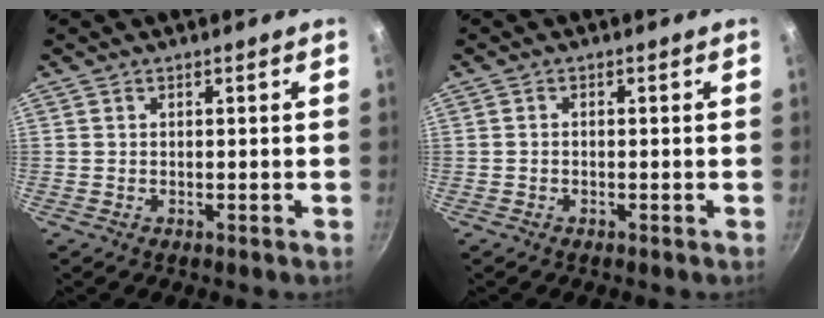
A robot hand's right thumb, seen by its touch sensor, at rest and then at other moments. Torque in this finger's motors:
{"motor_torque": [-0.32, 0.15, -0.28, -0.11, -0.03]}